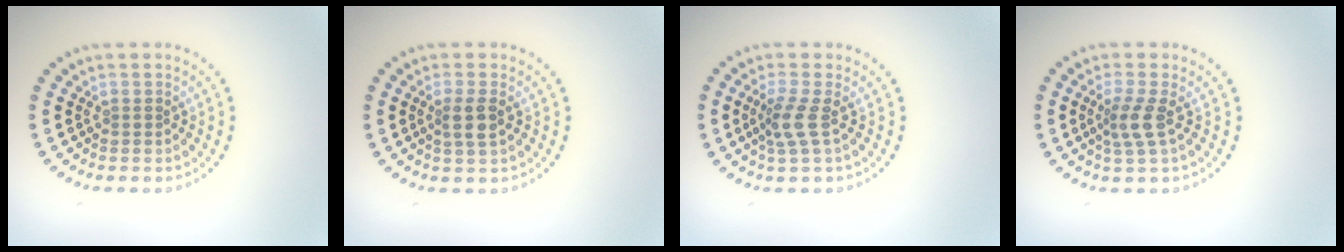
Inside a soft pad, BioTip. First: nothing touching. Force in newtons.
{"total": 2.1, "press": 1.8, "slide": 1.0}
{"total": 2.4, "press": 1.8, "slide": 1.6}
{"total": 2.4, "press": 1.9, "slide": 1.6}